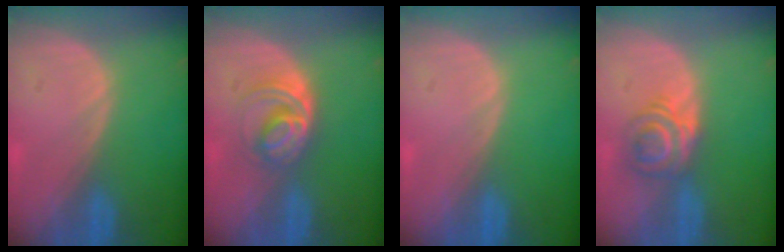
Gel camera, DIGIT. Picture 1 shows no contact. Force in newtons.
{"total": 5.9, "press": 5.2, "slide": 2.7}
{"total": 0.0}
{"total": 6.1, "press": 5.2, "slide": 3.3}